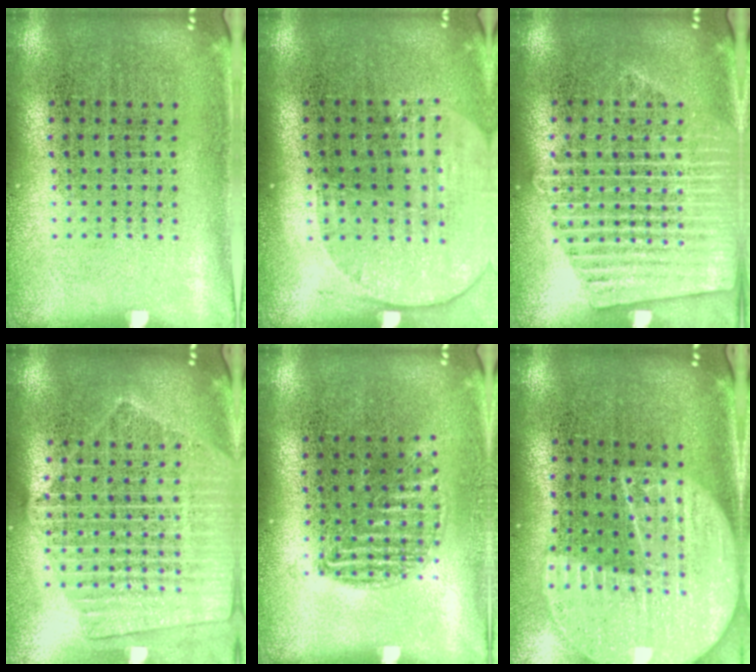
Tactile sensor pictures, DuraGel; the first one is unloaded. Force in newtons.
{"total": 1.7, "press": 1.5, "slide": 0.7}
{"total": 1.6, "press": 1.6, "slide": 0.2}
{"total": 2.2, "press": 1.9, "slide": 1.1}
{"total": 0.9, "press": 0.8, "slide": 0.4}
{"total": 2.3, "press": 2.0, "slide": 1.1}